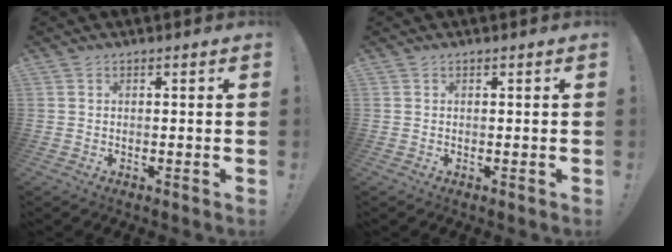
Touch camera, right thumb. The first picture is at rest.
{"total": 0.0}